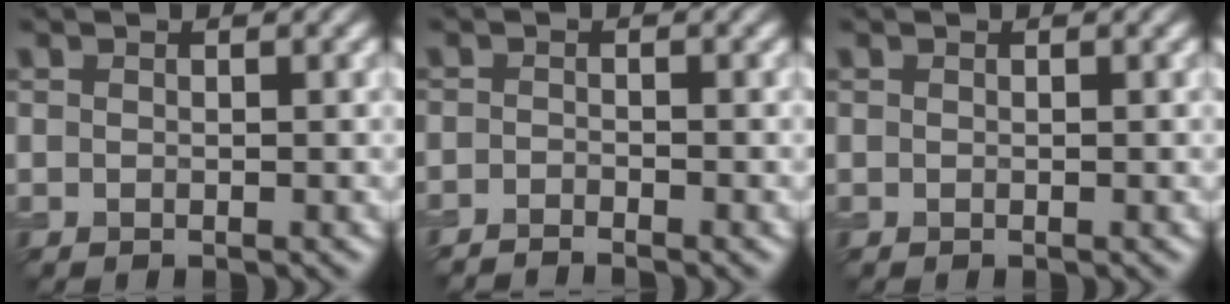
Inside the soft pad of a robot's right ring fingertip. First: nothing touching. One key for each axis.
{"total": 1.9, "fx": -1.8, "fy": 0.1, "fz": 0.6, "tx": -0.014, "ty": 0.002, "tz": -0.038}
{"total": 0.0}